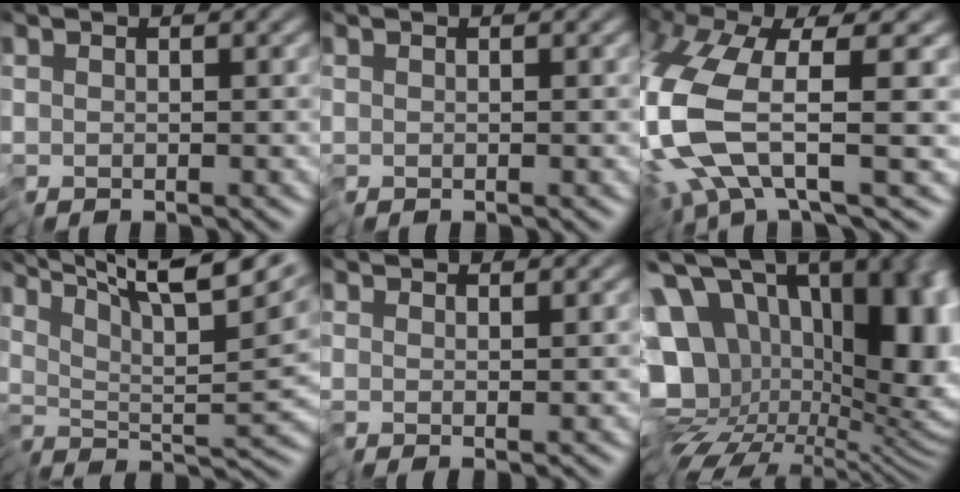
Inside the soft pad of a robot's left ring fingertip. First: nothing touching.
{"total": 0.0}
{"total": 8.2, "force": [-2.0, 2.0, 7.7], "torque": [-0.190, 0.002, -0.050]}
{"total": 14.4, "force": [10.6, 2.5, 9.4], "torque": [-0.164, 0.024, 0.148]}
{"total": 1.2, "force": [0.9, -0.7, -0.5], "torque": [0.008, 0.008, 0.020]}
{"total": 20.5, "force": [2.9, 15.4, 13.2], "torque": [-0.214, -0.012, 0.056]}